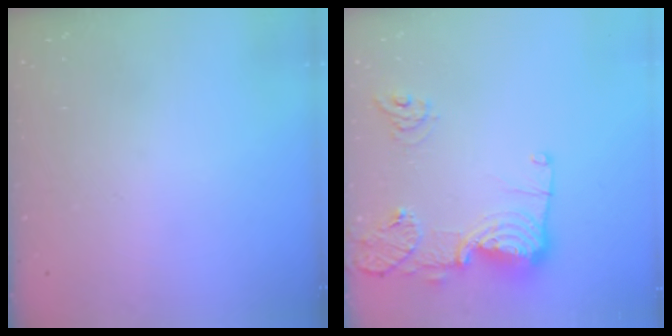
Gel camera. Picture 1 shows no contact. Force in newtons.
{"total": 17.1, "press": 17.0, "slide": 1.7}